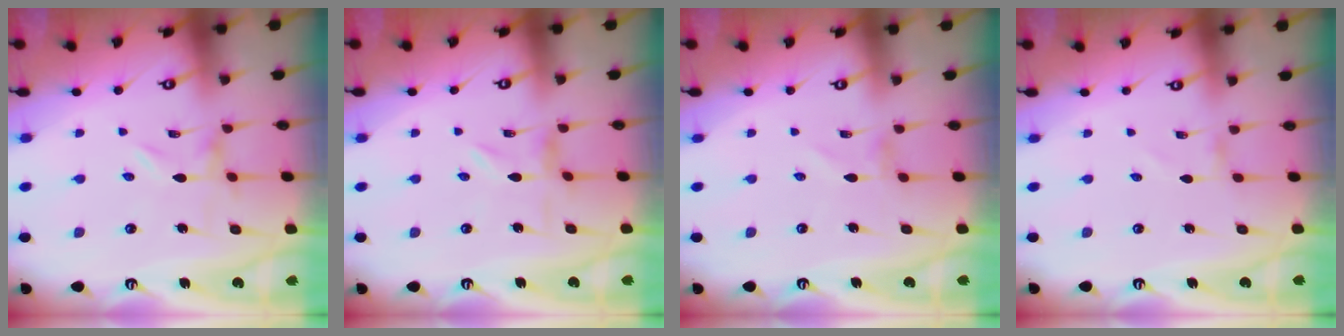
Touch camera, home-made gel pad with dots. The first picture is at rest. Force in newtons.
{"total": 1.2, "press": 1.2, "slide": 0.3}
{"total": 1.0, "press": 1.0, "slide": 0.1}
{"total": 0.0}